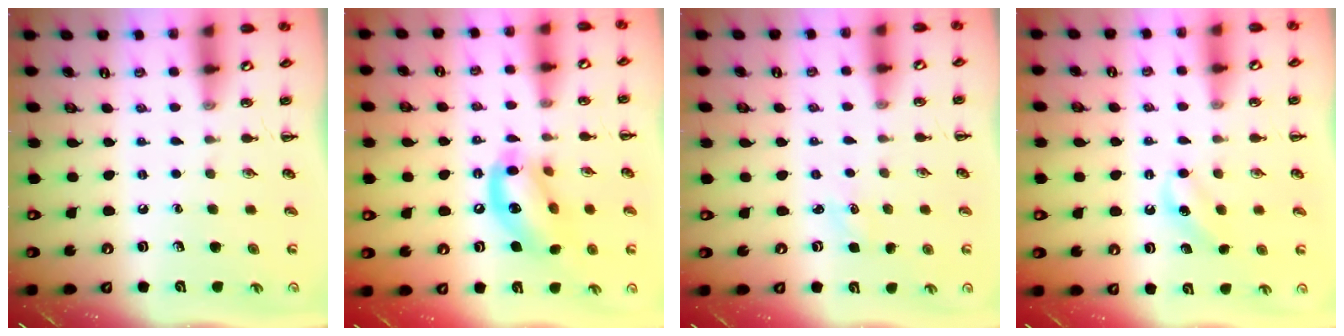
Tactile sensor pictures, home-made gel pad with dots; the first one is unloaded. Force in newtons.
{"total": 13.9, "press": 13.6, "slide": 2.6}
{"total": 1.4, "press": 1.3, "slide": 0.4}
{"total": 7.1, "press": 6.9, "slide": 1.6}